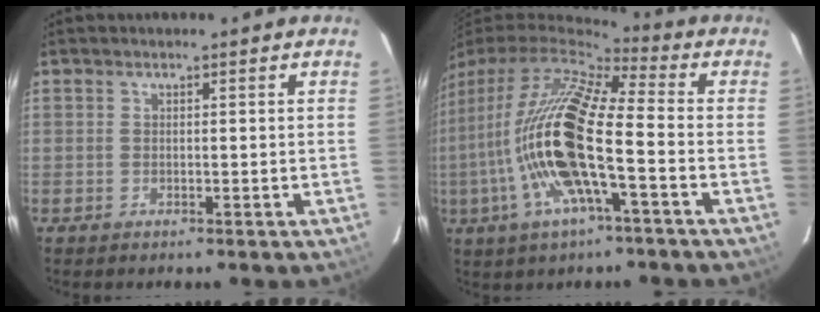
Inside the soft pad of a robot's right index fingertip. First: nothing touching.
{"total": 19.8, "force": [-4.2, 4.4, 18.8], "torque": [-0.355, -0.020, -0.088]}